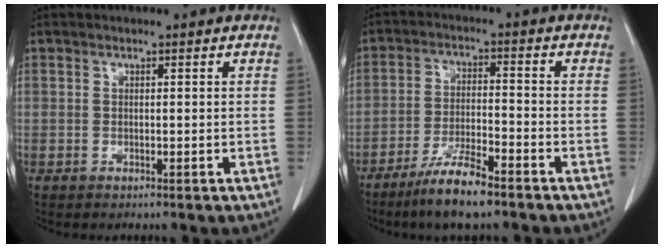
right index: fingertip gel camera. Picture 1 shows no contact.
{"total": 7.9, "force": [-5.8, 0.8, 5.3], "torque": [-0.104, -0.015, -0.107]}